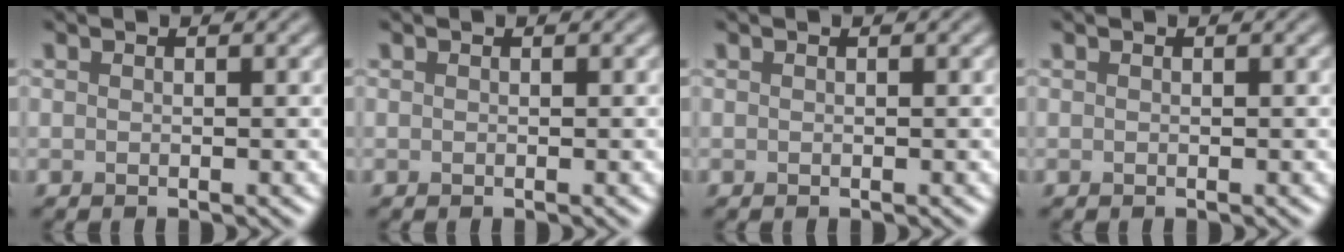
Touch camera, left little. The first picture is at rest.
{"total": 0.0}
{"total": 0.0}
{"total": 0.0}